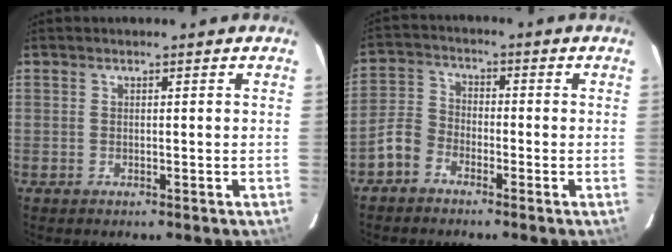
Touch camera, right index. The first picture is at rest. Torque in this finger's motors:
{"motor_torque": [0.11, -0.10, -0.23, -0.21]}